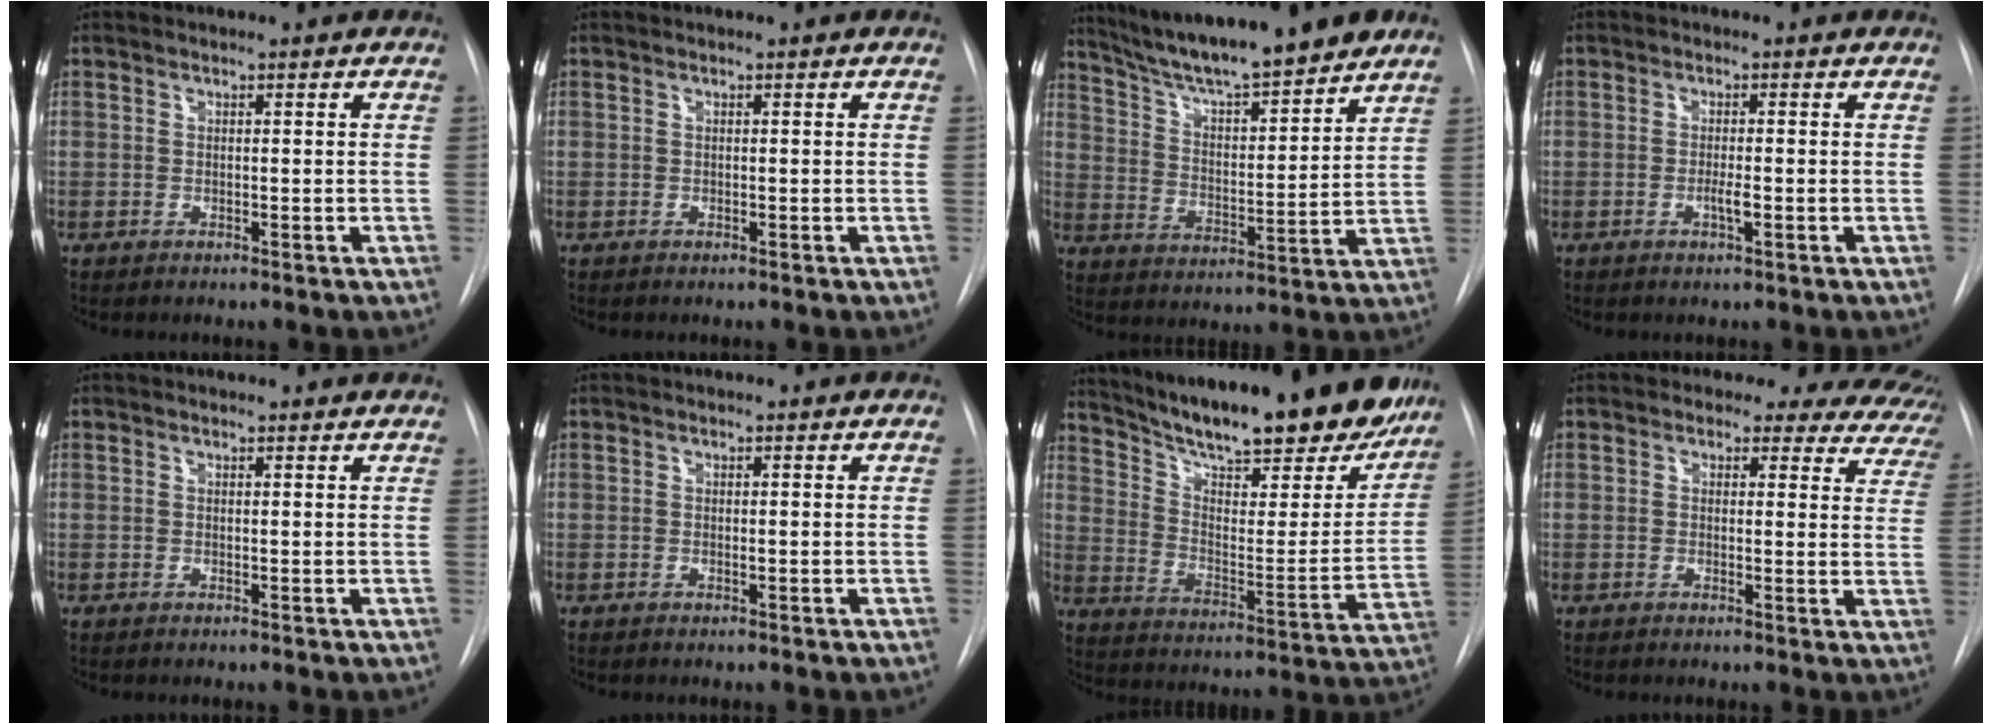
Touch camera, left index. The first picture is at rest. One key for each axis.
{"total": 0.0}
{"total": 17.8, "fx": 15.2, "fy": 1.8, "fz": 9.1, "tx": -0.146, "ty": 0.003, "tz": 0.243}
{"total": 1.6, "fx": -0.6, "fy": 0.1, "fz": 1.5, "tx": -0.029, "ty": -0.002, "tz": -0.011}
{"total": 2.8, "fx": 2.7, "fy": 0.6, "fz": 0.5, "tx": -0.013, "ty": 0.011, "tz": 0.024}
{"total": 0.0}
{"total": 29.0, "fx": 24.5, "fy": 6.2, "fz": 14.1, "tx": -0.225, "ty": -0.049, "tz": 0.332}
{"total": 13.7, "fx": 11.8, "fy": 6.0, "fz": 3.6, "tx": -0.013, "ty": -0.028, "tz": 0.094}